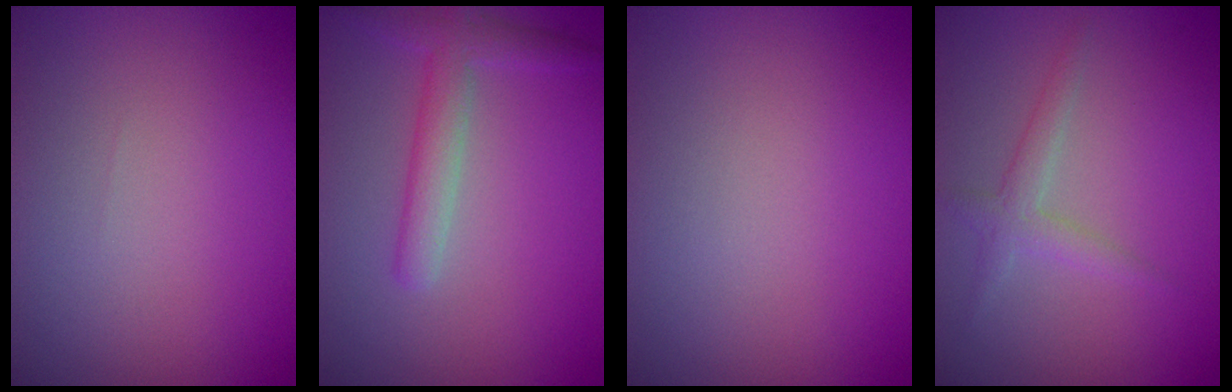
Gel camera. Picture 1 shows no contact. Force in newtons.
{"total": 2.8, "press": 2.8, "slide": 0.1}
{"total": 0.0}
{"total": 1.8, "press": 1.8, "slide": 0.0}